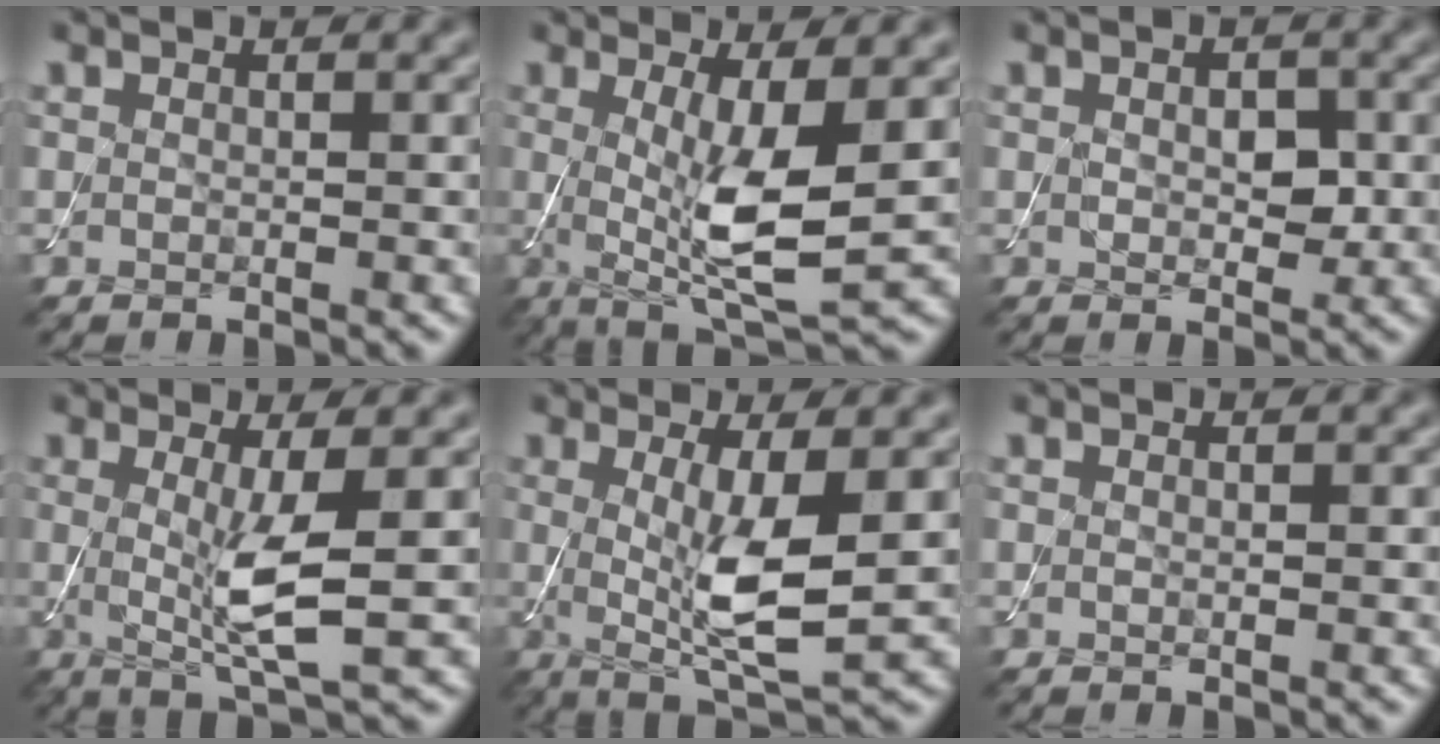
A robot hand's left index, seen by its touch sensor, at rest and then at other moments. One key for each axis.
{"total": 7.6, "fx": 0.0, "fy": 1.9, "fz": 7.3, "tx": -0.134, "ty": -0.014, "tz": 0.006}
{"total": 2.6, "fx": 0.1, "fy": 1.7, "fz": 2.0, "tx": -0.035, "ty": -0.002, "tz": 0.004}
{"total": 4.9, "fx": 0.1, "fy": 0.7, "fz": 4.9, "tx": -0.094, "ty": -0.012, "tz": 0.003}
{"total": 6.7, "fx": 0.1, "fy": 1.6, "fz": 6.5, "tx": -0.121, "ty": -0.012, "tz": 0.007}
{"total": 0.0}